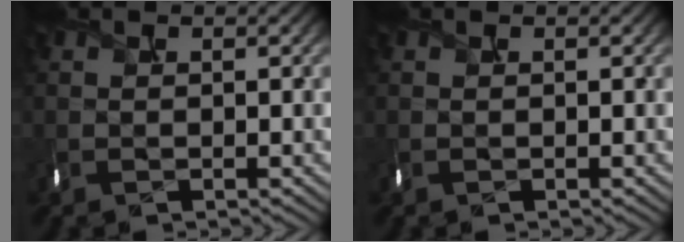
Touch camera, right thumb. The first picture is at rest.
{"total": 0.0}